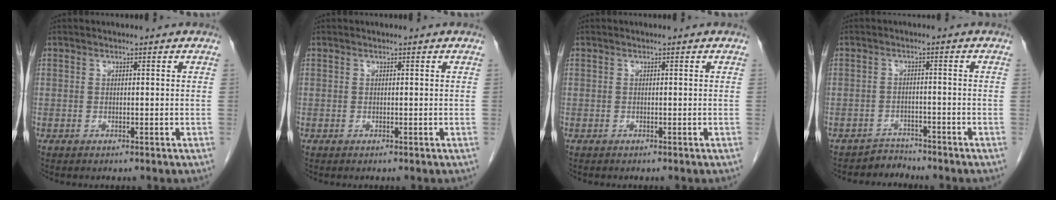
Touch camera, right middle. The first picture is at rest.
{"total": 0.0}
{"total": 0.0}
{"total": 2.6, "force": [-2.3, 0.5, -1.2], "torque": [0.029, -0.001, -0.039]}